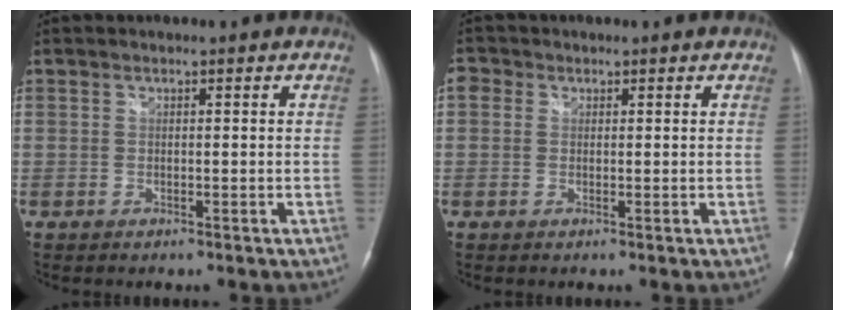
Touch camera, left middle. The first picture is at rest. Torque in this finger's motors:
{"motor_torque": [0.07, 0.03, -0.12, 0.02]}